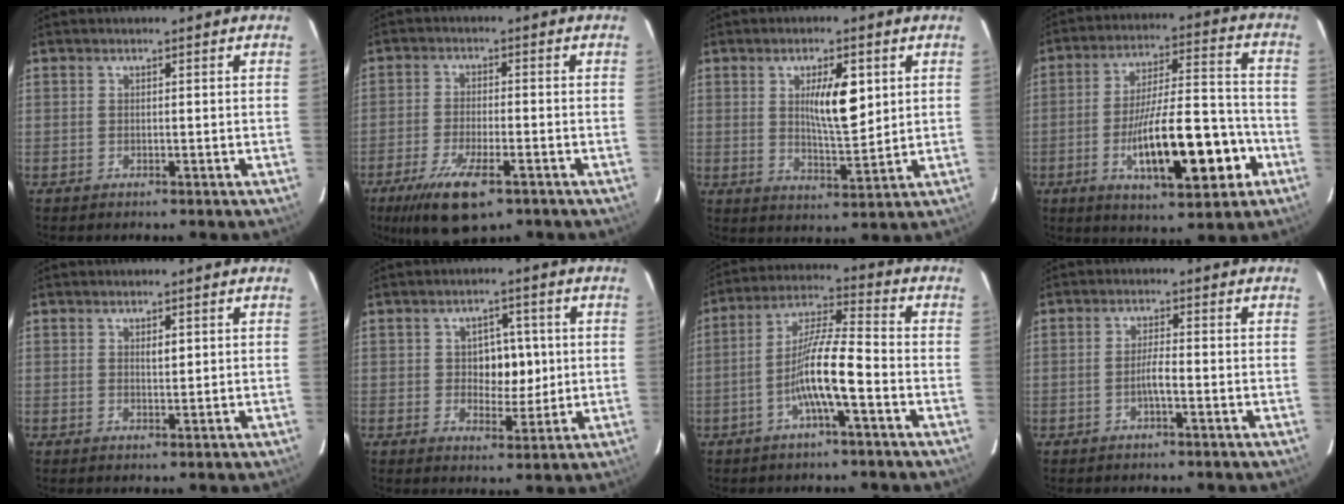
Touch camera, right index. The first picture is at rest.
{"total": 9.3, "force": [-5.7, 2.4, 7.0], "torque": [-0.129, -0.018, -0.092]}
{"total": 7.9, "force": [2.2, 1.9, 7.3], "torque": [-0.121, -0.003, 0.041]}
{"total": 17.3, "force": [-6.1, 4.1, 15.7], "torque": [-0.259, 0.010, -0.088]}
{"total": 1.4, "force": [0.5, 0.5, 1.1], "torque": [-0.019, -0.001, 0.008]}
{"total": 5.8, "force": [0.6, 3.8, 4.3], "torque": [-0.055, 0.011, 0.015]}
{"total": 10.0, "force": [-3.4, 0.7, 9.4], "torque": [-0.179, 0.012, -0.066]}
{"total": 2.5, "force": [-0.9, 0.2, 2.3], "torque": [-0.040, 0.002, -0.018]}